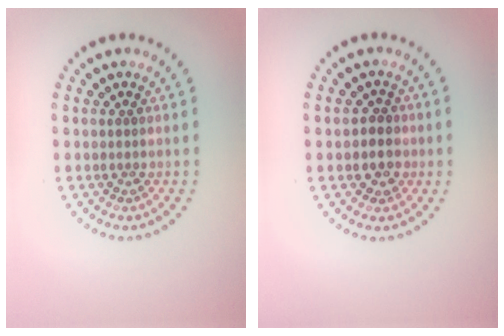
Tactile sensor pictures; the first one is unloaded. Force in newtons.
{"total": 2.3, "press": 2.2, "slide": 0.8}